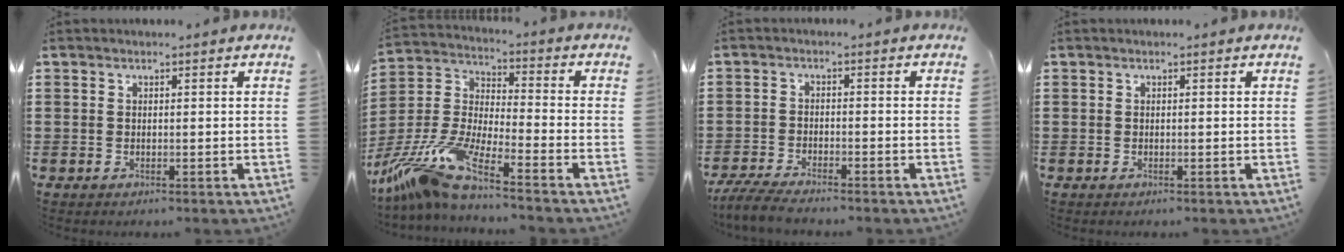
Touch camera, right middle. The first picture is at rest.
{"total": 11.4, "force": [-9.4, 0.7, 6.5], "torque": [-0.160, -0.005, -0.196]}
{"total": 4.5, "force": [-4.2, 0.5, 1.5], "torque": [-0.047, -0.010, -0.087]}
{"total": 0.0}